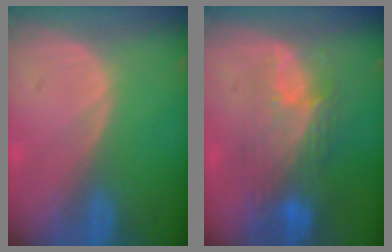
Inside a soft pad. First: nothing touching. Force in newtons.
{"total": 9.8, "press": 8.3, "slide": 5.1}